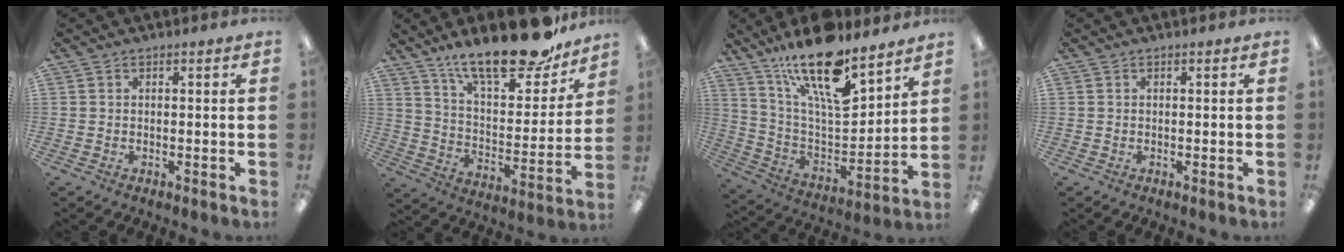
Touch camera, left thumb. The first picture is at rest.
{"total": 22.1, "force": [17.2, 7.1, 11.9], "torque": [-0.181, -0.119, 0.293]}
{"total": 20.9, "force": [14.5, 6.9, 13.3], "torque": [-0.226, -0.095, 0.249]}
{"total": 0.0}